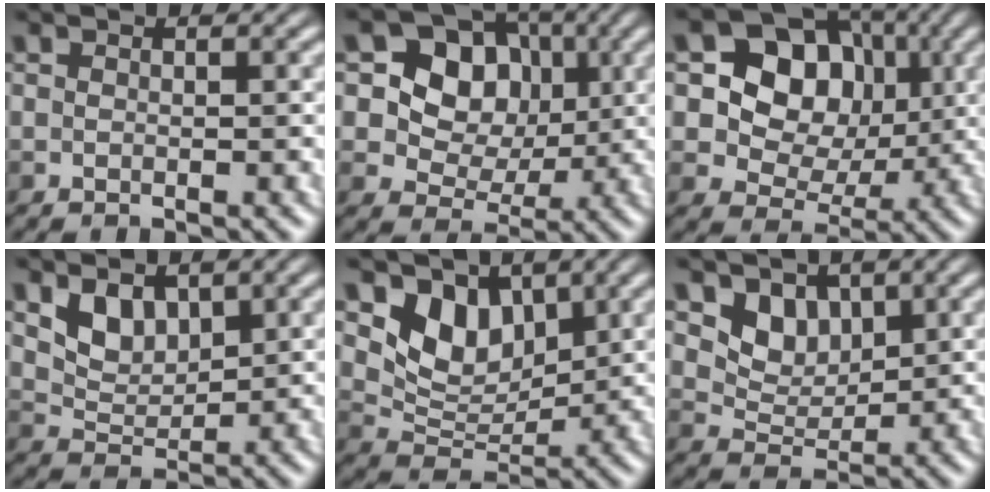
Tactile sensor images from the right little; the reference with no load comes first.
{"total": 7.5, "force": [1.4, 6.1, 4.2], "torque": [-0.060, -0.001, 0.005]}
{"total": 9.0, "force": [1.5, 7.2, 5.3], "torque": [-0.083, 0.000, 0.010]}
{"total": 2.7, "force": [1.5, 1.7, 1.5], "torque": [-0.039, -0.012, 0.023]}
{"total": 5.1, "force": [2.5, 3.4, 2.7], "torque": [-0.053, -0.011, 0.043]}
{"total": 3.4, "force": [1.9, 2.3, 1.7], "torque": [-0.041, -0.012, 0.029]}